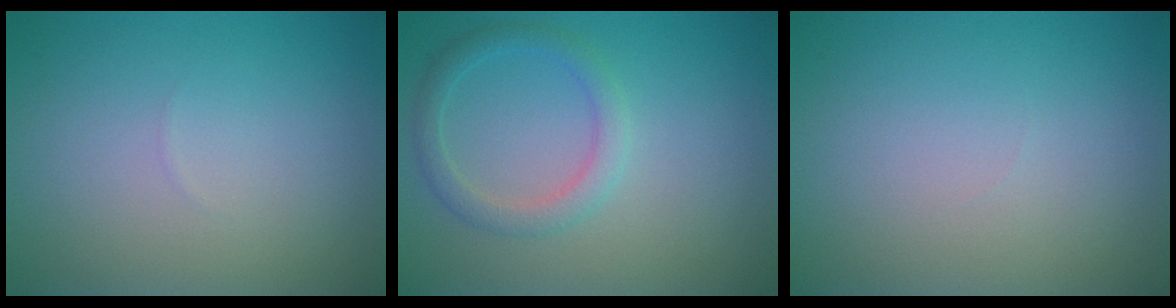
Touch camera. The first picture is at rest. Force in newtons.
{"total": 2.3, "press": 2.3, "slide": 0.1}
{"total": 0.0}